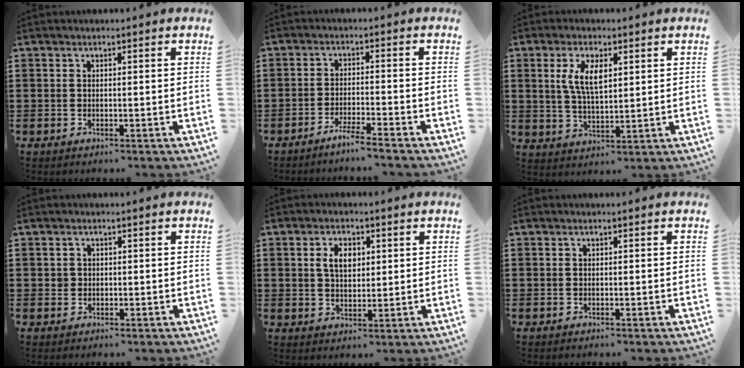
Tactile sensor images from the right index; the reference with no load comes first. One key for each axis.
{"total": 3.2, "fx": -2.9, "fy": -0.6, "fz": 1.3, "tx": -0.029, "ty": -0.005, "tz": -0.056}
{"total": 6.1, "fx": 2.0, "fy": 2.4, "fz": 5.3, "tx": -0.112, "ty": 0.006, "tz": 0.034}
{"total": 1.1, "fx": 0.2, "fy": 1.0, "fz": 0.1, "tx": -0.004, "ty": 0.006, "tz": 0.003}
{"total": 4.2, "fx": 1.2, "fy": 2.6, "fz": 3.1, "tx": -0.062, "ty": 0.009, "tz": 0.018}
{"total": 0.0}